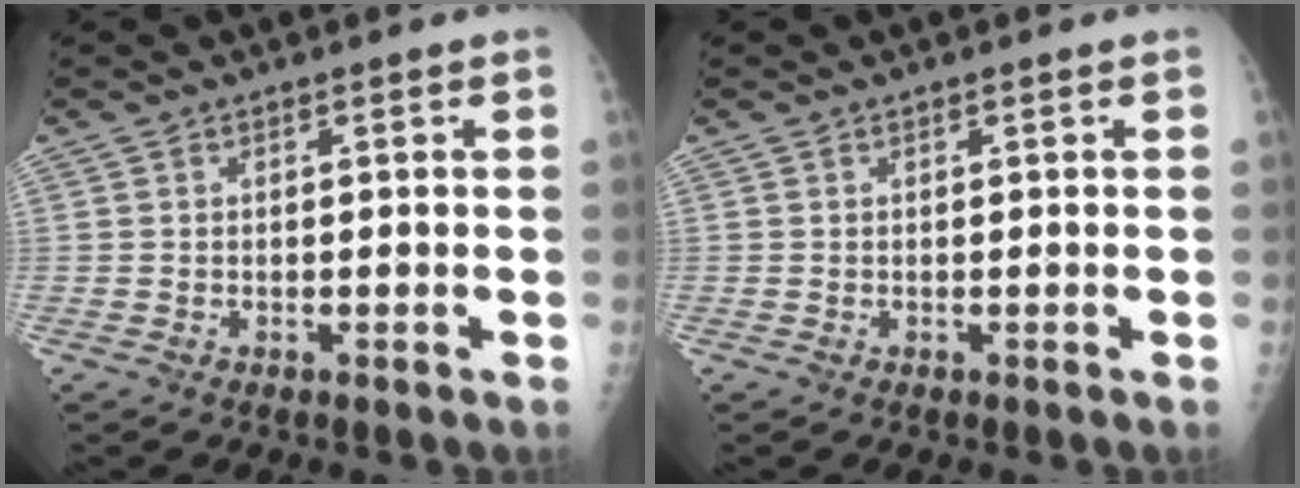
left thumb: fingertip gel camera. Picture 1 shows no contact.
{"total": 0.0}